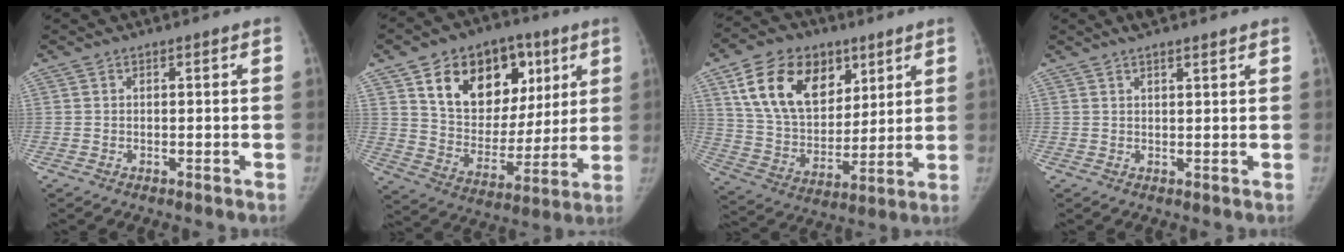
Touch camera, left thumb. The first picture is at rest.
{"total": 21.3, "force": [9.3, 14.7, 12.4], "torque": [-0.145, -0.020, 0.159]}
{"total": 19.9, "force": [9.3, 13.4, 11.5], "torque": [-0.174, -0.027, 0.172]}
{"total": 4.7, "force": [3.6, 1.0, 2.9], "torque": [-0.038, 0.003, 0.057]}